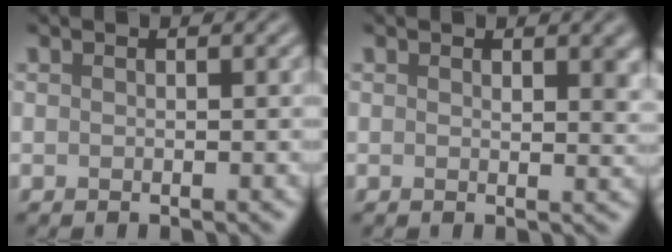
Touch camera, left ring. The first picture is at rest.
{"total": 2.1, "force": [0.8, 1.0, 1.7], "torque": [-0.015, -0.003, 0.015]}